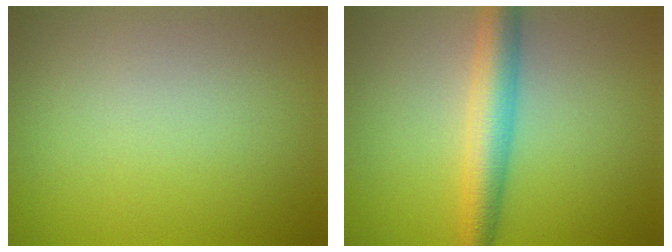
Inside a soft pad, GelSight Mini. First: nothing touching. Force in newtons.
{"total": 4.6, "press": 4.6, "slide": 0.1}